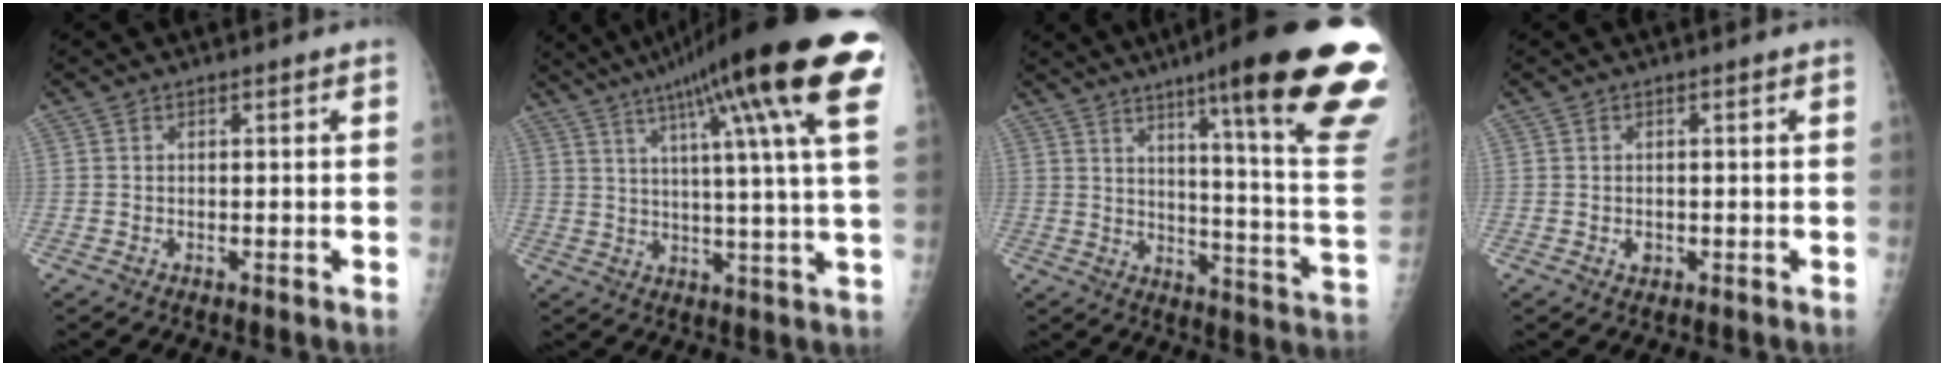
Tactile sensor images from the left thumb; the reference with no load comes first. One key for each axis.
{"total": 24.5, "fx": 12.3, "fy": 2.5, "fz": 21.0, "tx": -0.308, "ty": -0.005, "tz": 0.164}
{"total": 27.7, "fx": 16.3, "fy": 2.5, "fz": 22.3, "tx": -0.243, "ty": -0.079, "tz": 0.224}
{"total": 1.4, "fx": -0.2, "fy": 1.1, "fz": 0.7, "tx": -0.007, "ty": 0.001, "tz": 0.000}